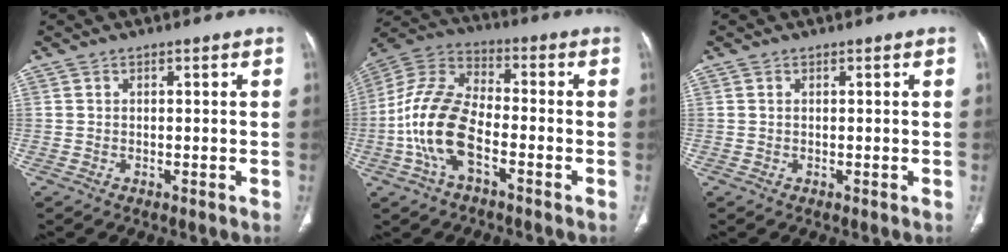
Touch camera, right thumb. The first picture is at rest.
{"total": 14.7, "force": [-4.4, 7.5, 11.8], "torque": [-0.249, 0.035, -0.089]}
{"total": 0.0}